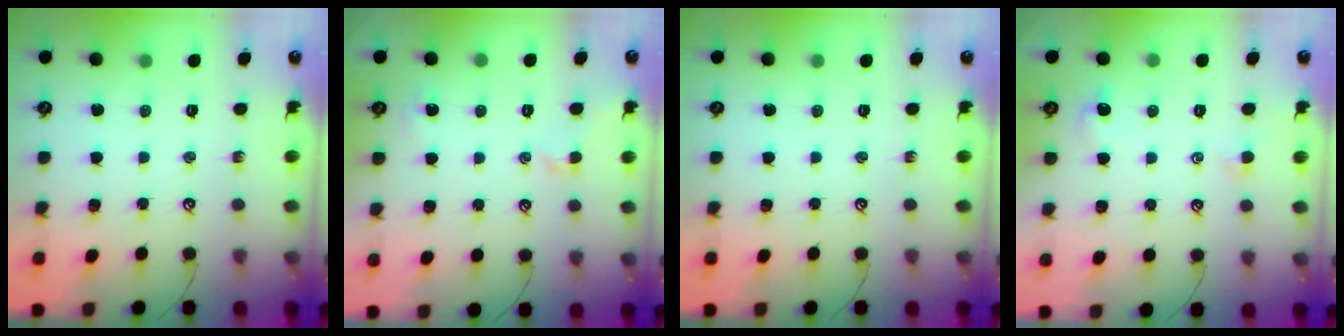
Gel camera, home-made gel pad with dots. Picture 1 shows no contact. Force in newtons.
{"total": 2.4, "press": 2.2, "slide": 0.7}
{"total": 0.0}
{"total": 1.0, "press": 0.8, "slide": 0.6}